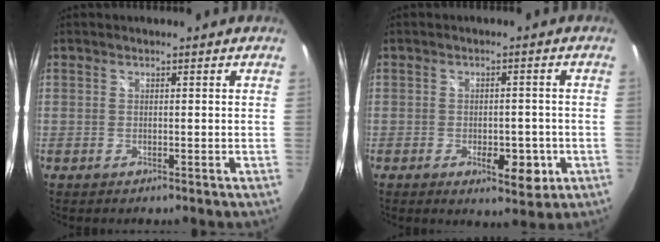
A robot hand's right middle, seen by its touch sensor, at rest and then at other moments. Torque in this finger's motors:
{"motor_torque": [0.11, -0.09, 0.23, 0.07]}